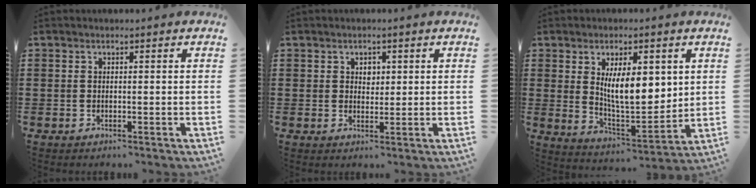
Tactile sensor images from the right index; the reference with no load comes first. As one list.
[{"total": 2.0, "force": [0.7, 1.5, 1.1], "torque": [-0.017, 0.005, 0.011]}, {"total": 9.9, "force": [2.9, 4.0, 8.6], "torque": [-0.147, -0.006, 0.046]}]